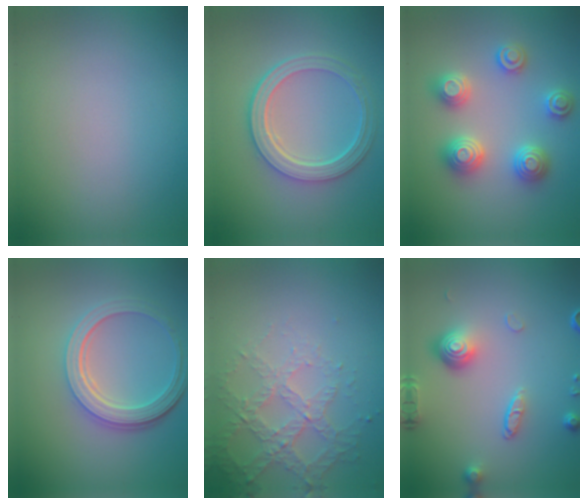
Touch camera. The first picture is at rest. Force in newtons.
{"total": 4.9, "press": 3.9, "slide": 3.0}
{"total": 4.8, "press": 4.8, "slide": 0.6}
{"total": 5.0, "press": 3.8, "slide": 3.3}
{"total": 4.3, "press": 3.2, "slide": 2.9}
{"total": 4.5, "press": 3.1, "slide": 3.2}